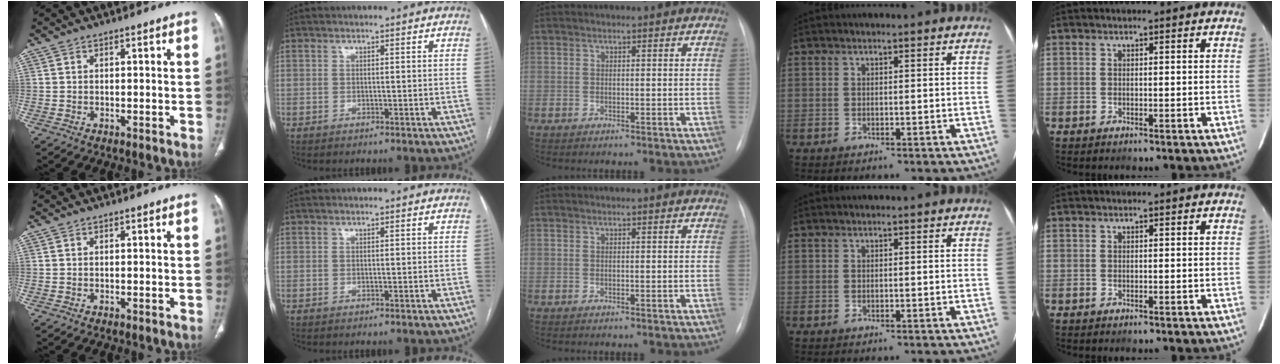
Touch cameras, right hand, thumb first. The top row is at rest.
{}